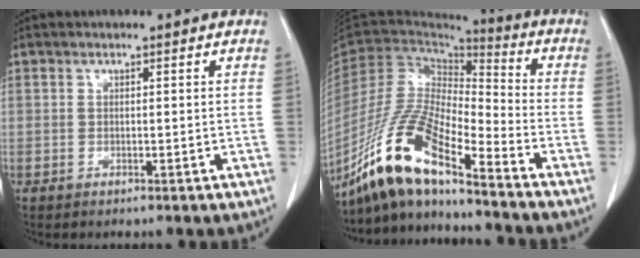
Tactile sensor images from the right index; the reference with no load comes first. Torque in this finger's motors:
{"motor_torque": [1.11, -1.03, 0.84, 0.21]}